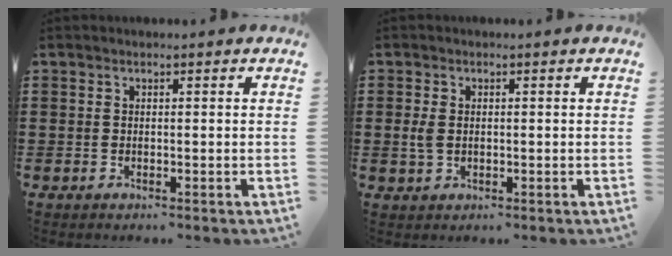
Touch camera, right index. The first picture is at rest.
{"total": 2.4, "force": [0.1, 1.5, 1.9], "torque": [-0.055, -0.001, -0.003]}